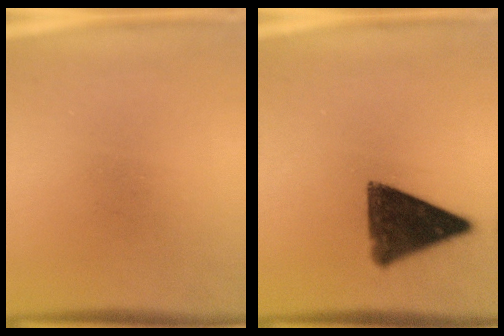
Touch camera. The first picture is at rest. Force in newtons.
{"total": 12.0}